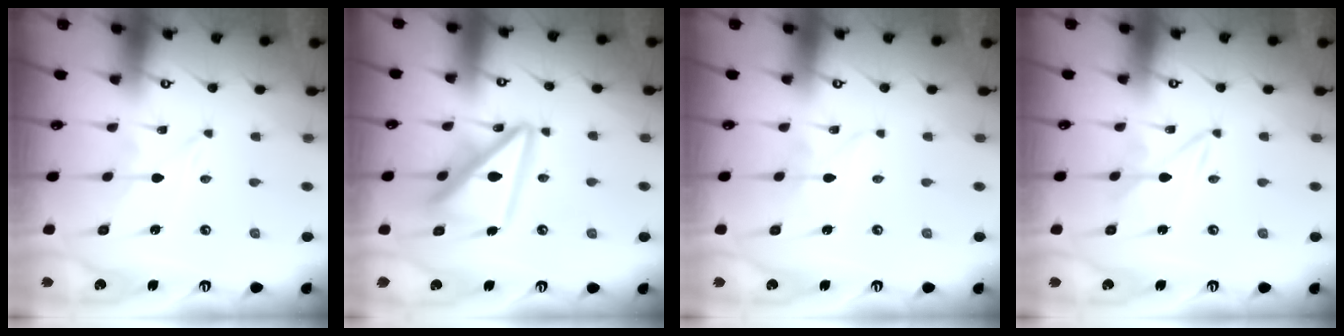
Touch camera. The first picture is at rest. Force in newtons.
{"total": 15.9, "press": 15.8, "slide": 1.6}
{"total": 2.4, "press": 2.4, "slide": 0.3}
{"total": 1.6, "press": 1.6, "slide": 0.1}